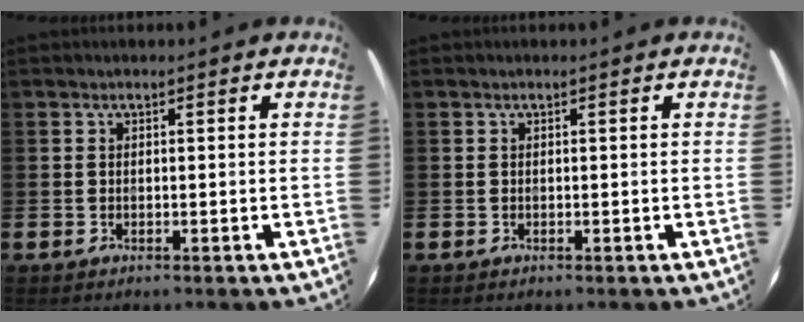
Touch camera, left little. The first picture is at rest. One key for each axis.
{"total": 0.0}